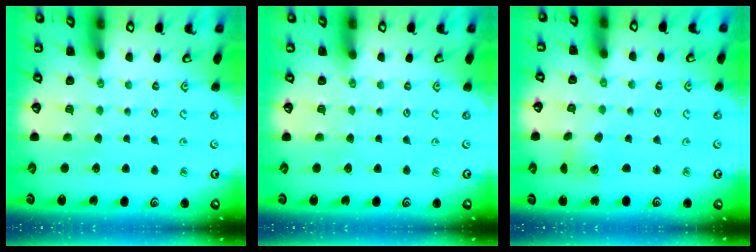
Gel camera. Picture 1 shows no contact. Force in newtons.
{"total": 0.0}
{"total": 2.6, "press": 2.6, "slide": 0.3}